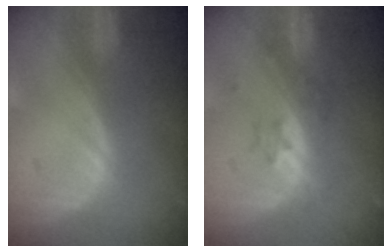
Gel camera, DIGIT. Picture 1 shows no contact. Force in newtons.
{"total": 3.5, "press": 3.2, "slide": 1.3}